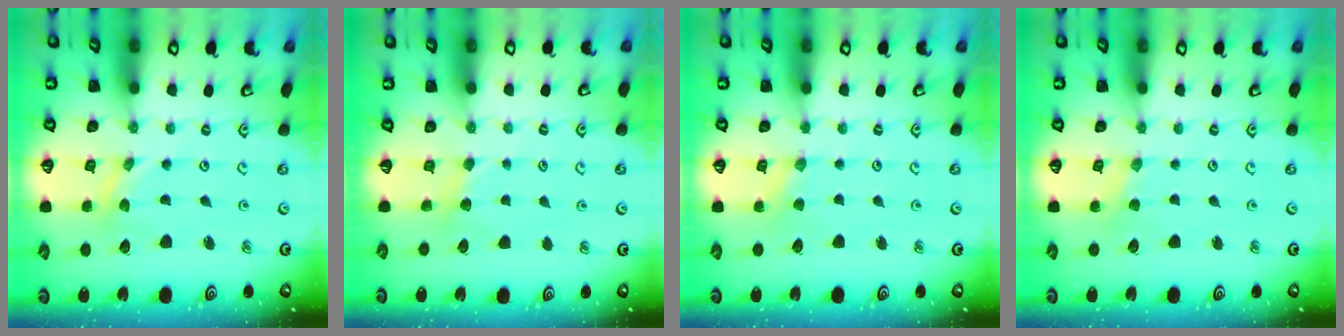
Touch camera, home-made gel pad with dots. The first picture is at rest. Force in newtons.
{"total": 2.9, "press": 2.9, "slide": 0.5}
{"total": 1.5, "press": 1.5, "slide": 0.3}
{"total": 0.0}